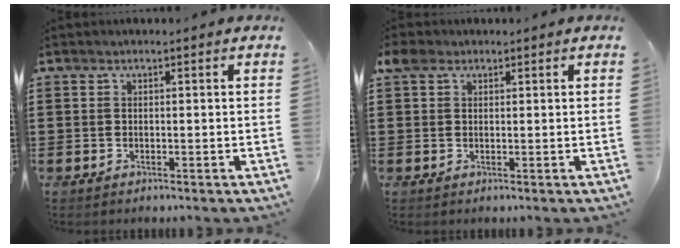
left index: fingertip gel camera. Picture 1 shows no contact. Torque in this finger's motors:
{"motor_torque": [0.63, -0.54, 0.06, 0.06]}